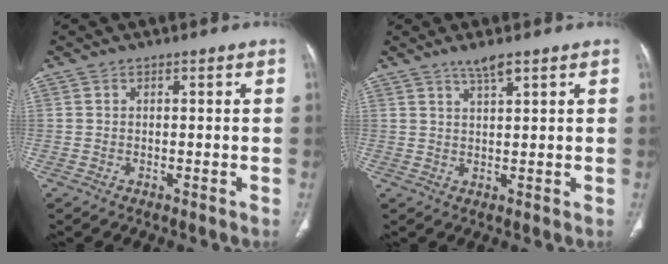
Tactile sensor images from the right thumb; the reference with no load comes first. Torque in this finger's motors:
{"motor_torque": [1.65, 1.61, 0.15, -0.19, 0.02]}